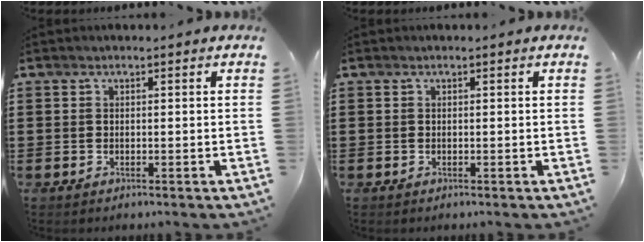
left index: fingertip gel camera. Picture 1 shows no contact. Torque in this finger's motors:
{"motor_torque": [0.00, 0.00, 0.00, -0.01]}